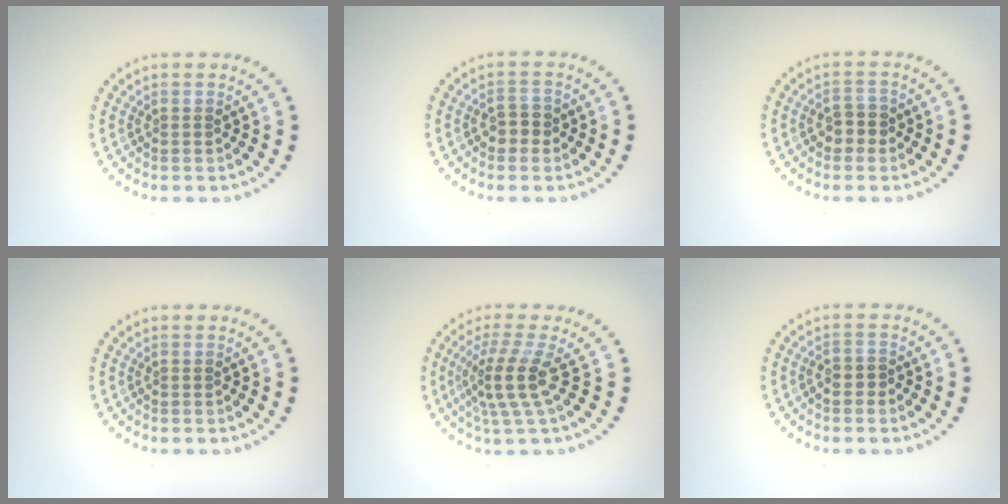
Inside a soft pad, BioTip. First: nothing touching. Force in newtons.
{"total": 1.9, "press": 1.8, "slide": 0.5}
{"total": 1.9, "press": 1.9, "slide": 0.5}
{"total": 0.0}
{"total": 3.7, "press": 2.7, "slide": 2.6}
{"total": 1.1, "press": 0.9, "slide": 0.6}